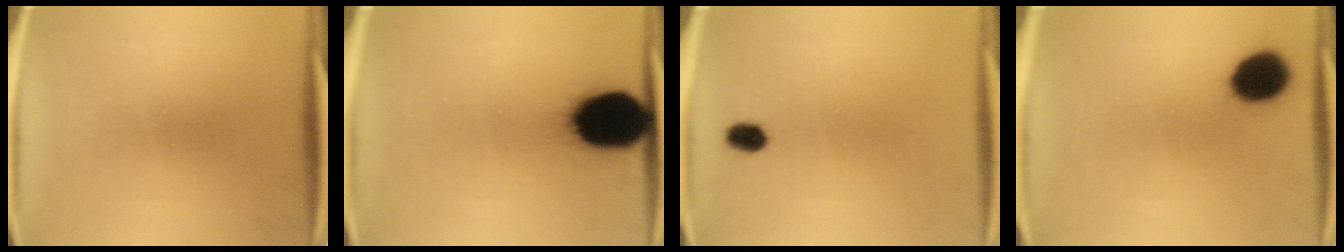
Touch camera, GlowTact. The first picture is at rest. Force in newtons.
{"total": 19.9}
{"total": 2.7}
{"total": 10.7}